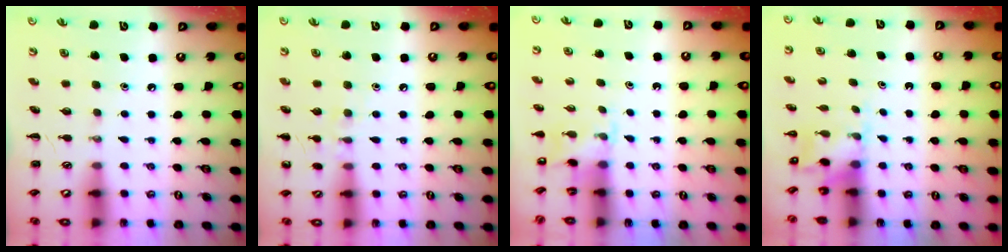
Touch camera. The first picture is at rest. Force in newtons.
{"total": 6.5, "press": 6.2, "slide": 2.0}
{"total": 2.5, "press": 2.4, "slide": 0.9}
{"total": 2.3, "press": 2.3, "slide": 0.6}